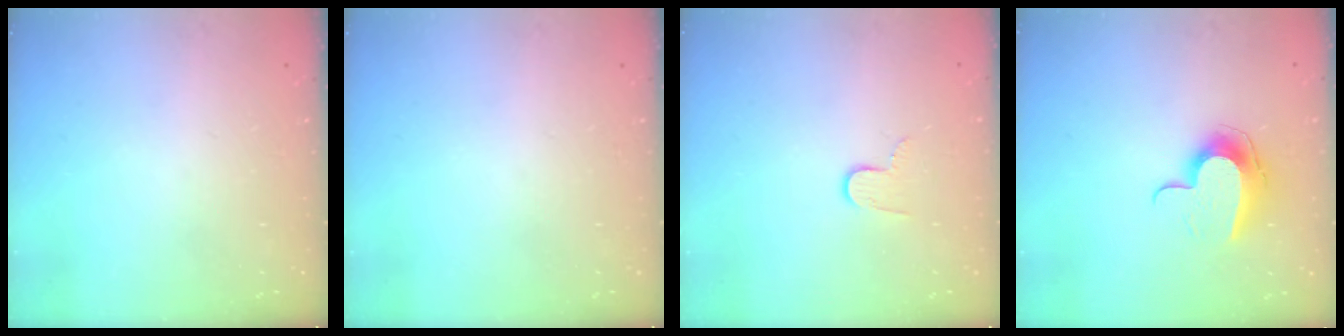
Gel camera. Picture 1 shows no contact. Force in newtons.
{"total": 0.0}
{"total": 5.8, "press": 5.8, "slide": 0.6}
{"total": 10.8, "press": 10.8, "slide": 1.0}